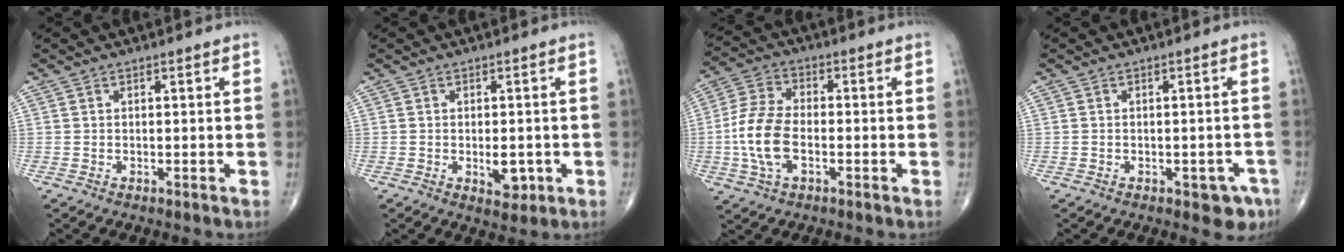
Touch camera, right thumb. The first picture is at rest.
{"total": 4.1, "force": [-0.9, 2.3, 3.3], "torque": [-0.033, -0.003, -0.006]}
{"total": 10.8, "force": [-2.1, 6.0, 8.8], "torque": [-0.183, 0.017, -0.047]}
{"total": 4.0, "force": [-2.0, 2.2, 2.7], "torque": [-0.016, 0.011, -0.020]}